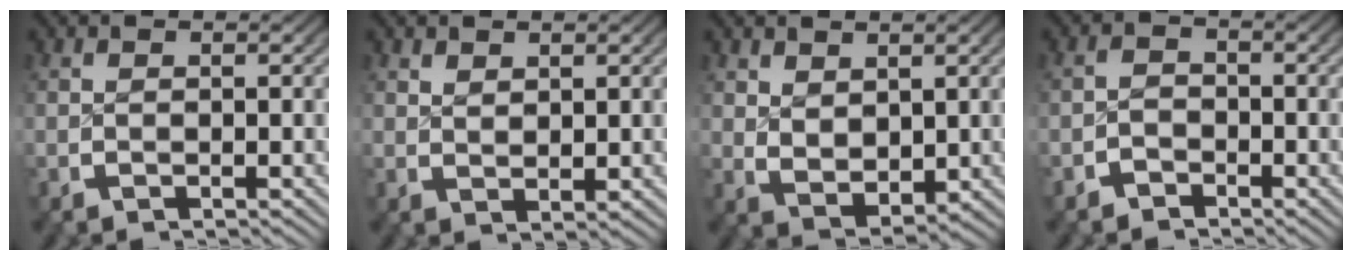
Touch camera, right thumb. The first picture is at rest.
{"total": 1.4, "force": [1.3, 0.3, 0.6], "torque": [-0.004, -0.004, 0.034]}
{"total": 3.8, "force": [0.9, 2.6, 2.6], "torque": [-0.058, -0.020, 0.034]}
{"total": 1.8, "force": [-1.4, 1.0, 0.4], "torque": [-0.003, -0.007, -0.023]}